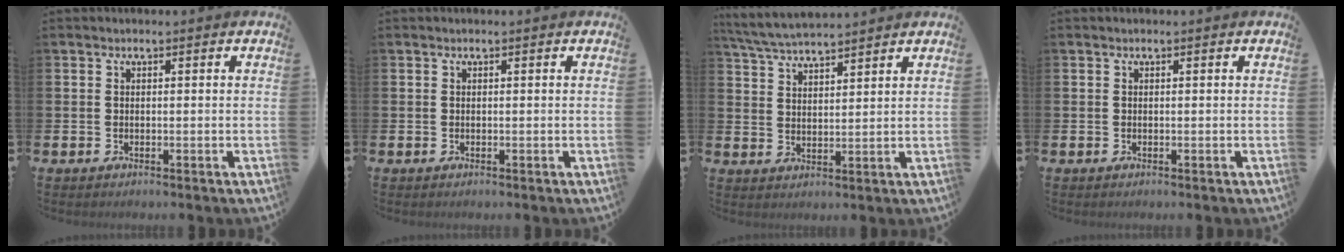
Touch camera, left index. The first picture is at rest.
{"total": 0.0}
{"total": 5.2, "force": [5.0, 0.3, 1.0], "torque": [-0.040, -0.022, 0.092]}
{"total": 0.0}